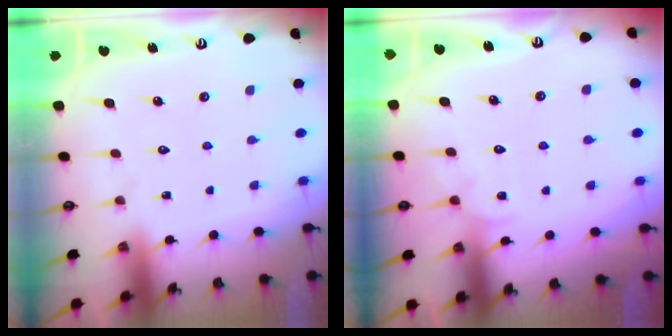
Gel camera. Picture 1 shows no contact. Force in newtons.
{"total": 2.9, "press": 2.8, "slide": 0.3}